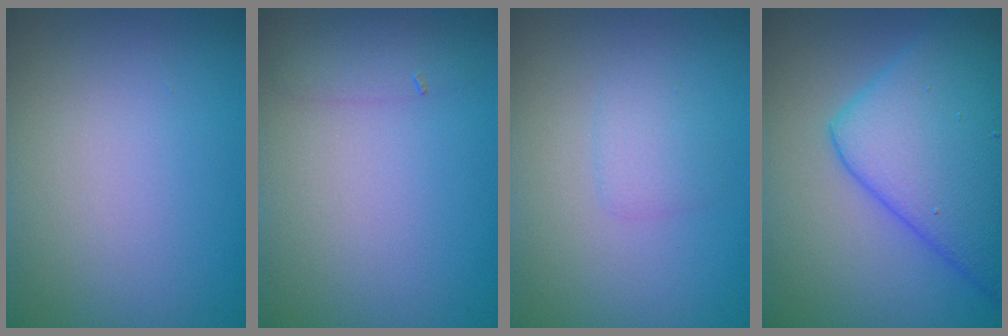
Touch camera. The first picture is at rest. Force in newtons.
{"total": 1.3, "press": 1.3, "slide": 0.0}
{"total": 1.3, "press": 1.2, "slide": 0.0}
{"total": 9.1, "press": 9.1, "slide": 0.4}